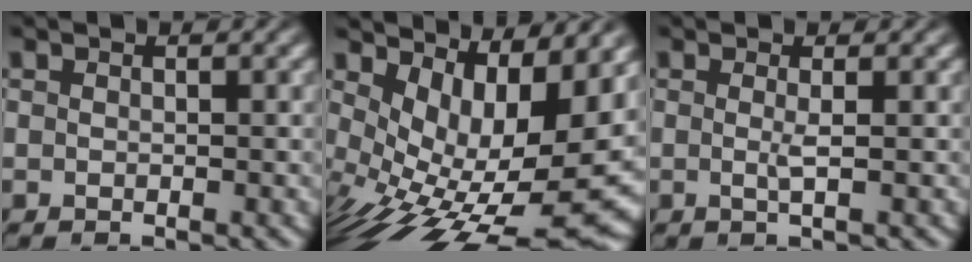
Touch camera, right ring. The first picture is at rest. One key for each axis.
{"total": 12.4, "fx": -2.6, "fy": 6.0, "fz": 10.5, "tx": -0.158, "ty": -0.046, "tz": -0.009}
{"total": 1.1, "fx": -0.2, "fy": -0.2, "fz": 1.1, "tx": -0.026, "ty": -0.006, "tz": -0.002}